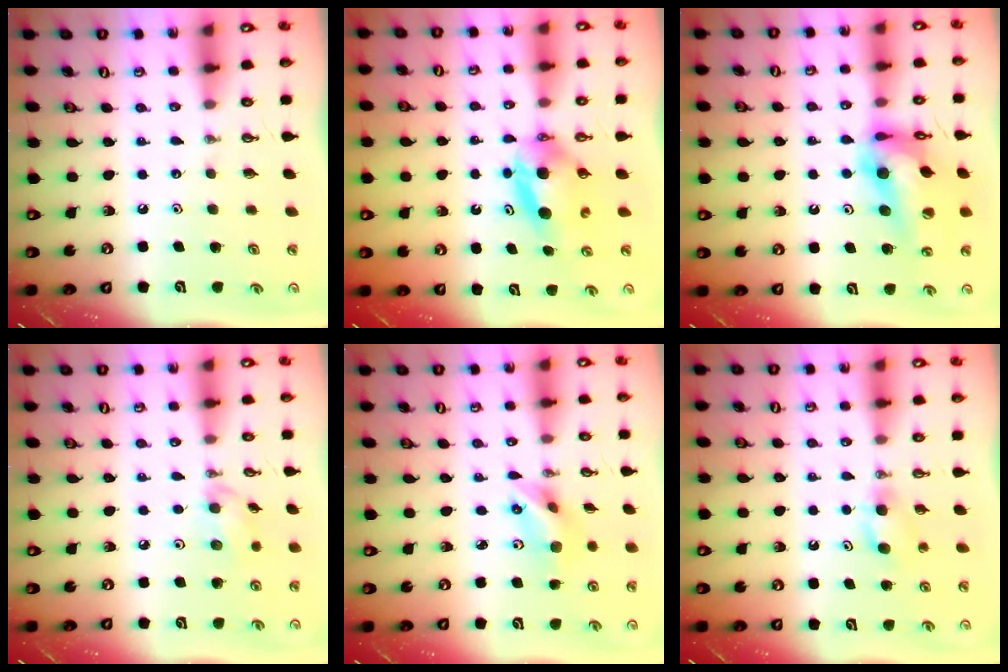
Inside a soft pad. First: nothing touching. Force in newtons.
{"total": 6.8, "press": 6.4, "slide": 2.5}
{"total": 16.8, "press": 16.7, "slide": 1.8}
{"total": 6.4, "press": 6.2, "slide": 1.6}
{"total": 7.6, "press": 7.1, "slide": 2.9}
{"total": 4.3, "press": 4.2, "slide": 0.9}